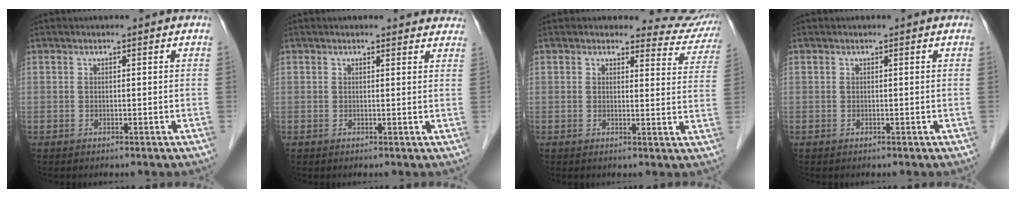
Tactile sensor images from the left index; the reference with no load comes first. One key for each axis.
{"total": 4.1, "fx": 3.8, "fy": 1.3, "fz": 0.4, "tx": 0.006, "ty": -0.003, "tz": 0.023}
{"total": 6.9, "fx": 6.6, "fy": 2.0, "fz": -0.7, "tx": 0.029, "ty": -0.025, "tz": 0.048}
{"total": 0.0}